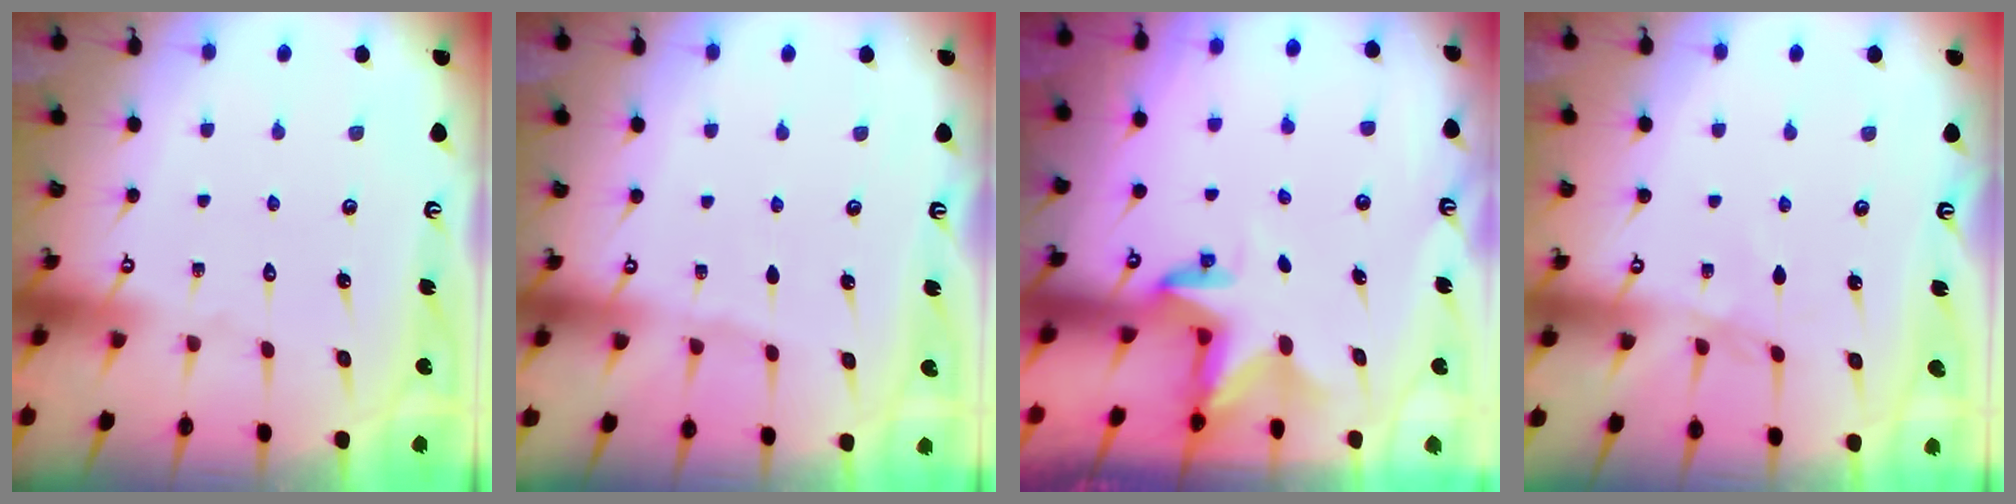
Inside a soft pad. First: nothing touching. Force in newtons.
{"total": 1.8, "press": 1.8, "slide": 0.3}
{"total": 2.8, "press": 2.8, "slide": 0.2}
{"total": 2.5, "press": 2.5, "slide": 0.5}